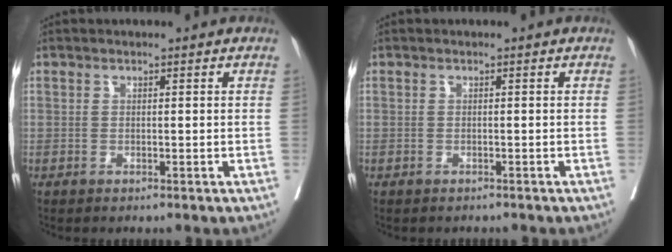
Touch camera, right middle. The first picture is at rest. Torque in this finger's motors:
{"motor_torque": [0.02, -0.05, -0.01, 0.00]}